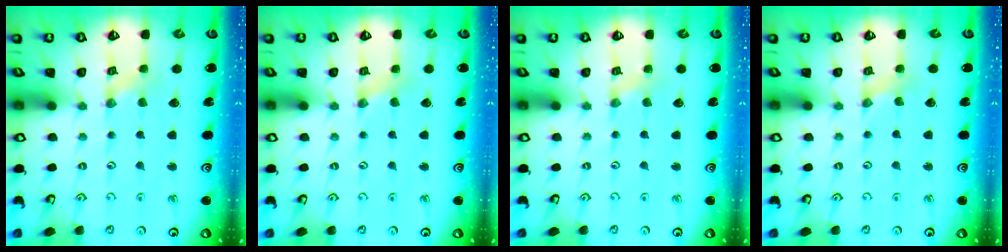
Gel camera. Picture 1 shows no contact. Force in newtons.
{"total": 1.7, "press": 1.6, "slide": 0.4}
{"total": 0.5, "press": 0.5, "slide": 0.2}
{"total": 0.0}